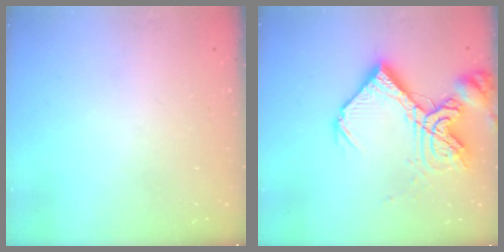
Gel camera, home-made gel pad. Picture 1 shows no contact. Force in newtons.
{"total": 20.5, "press": 20.4, "slide": 2.5}